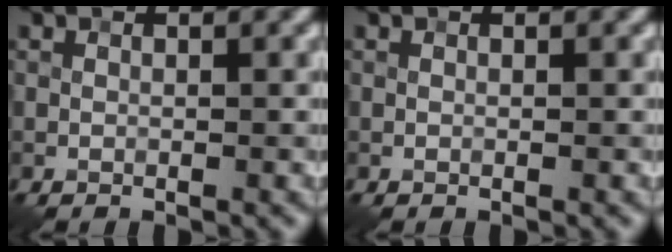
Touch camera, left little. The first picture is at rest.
{"total": 0.0}